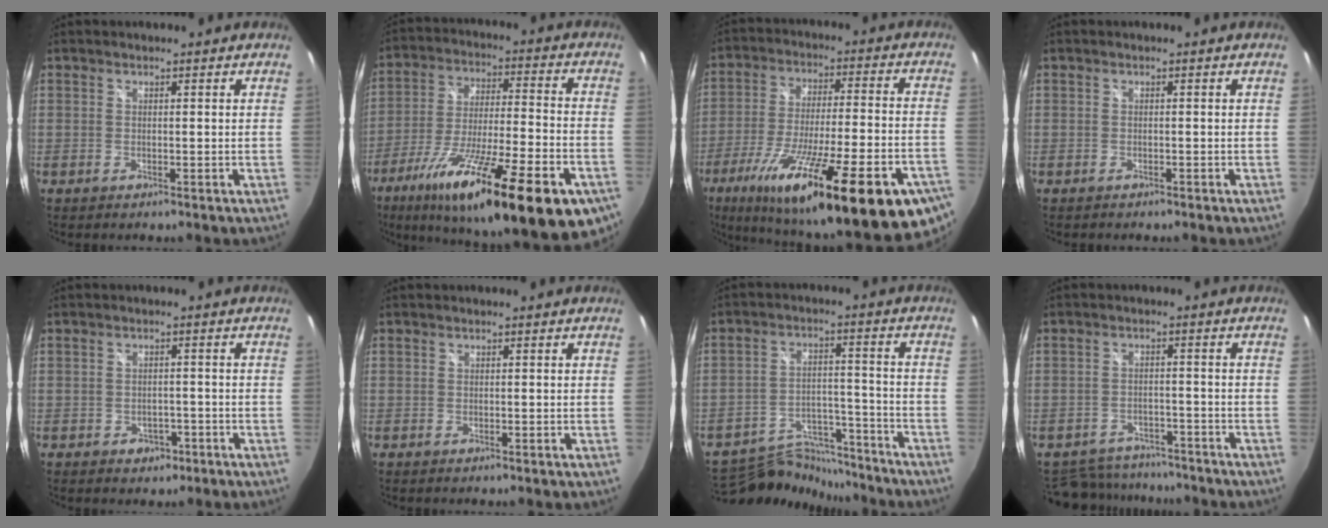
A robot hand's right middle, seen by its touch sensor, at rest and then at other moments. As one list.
[{"total": 30.4, "force": [-18.4, 6.0, 23.5], "torque": [-0.381, -0.061, -0.281]}, {"total": 33.9, "force": [-21.0, 6.0, 25.9], "torque": [-0.414, -0.069, -0.310]}, {"total": 0.6, "force": [-0.6, 0.2, 0.1], "torque": [-0.004, 0.001, -0.008]}, {"total": 3.3, "force": [-1.7, 2.6, 1.2], "torque": [-0.027, 0.004, -0.016]}, {"total": 0.0}, {"total": 14.3, "force": [-13.4, 3.7, 3.0], "torque": [-0.068, 0.015, -0.203]}, {"total": 11.3, "force": [-9.6, 5.2, 2.8], "torque": [-0.078, 0.014, -0.131]}]